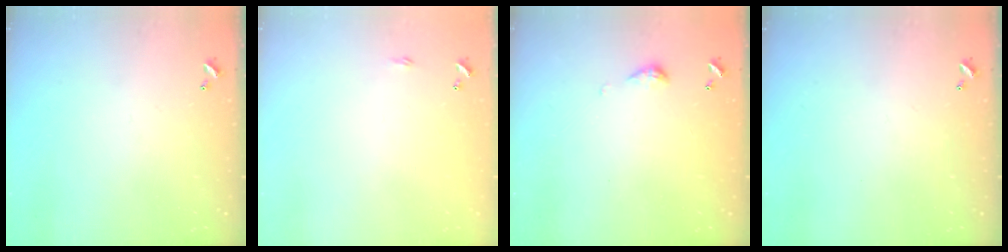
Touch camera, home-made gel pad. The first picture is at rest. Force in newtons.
{"total": 2.2, "press": 2.1, "slide": 0.4}
{"total": 4.0, "press": 4.0, "slide": 0.6}
{"total": 0.0}